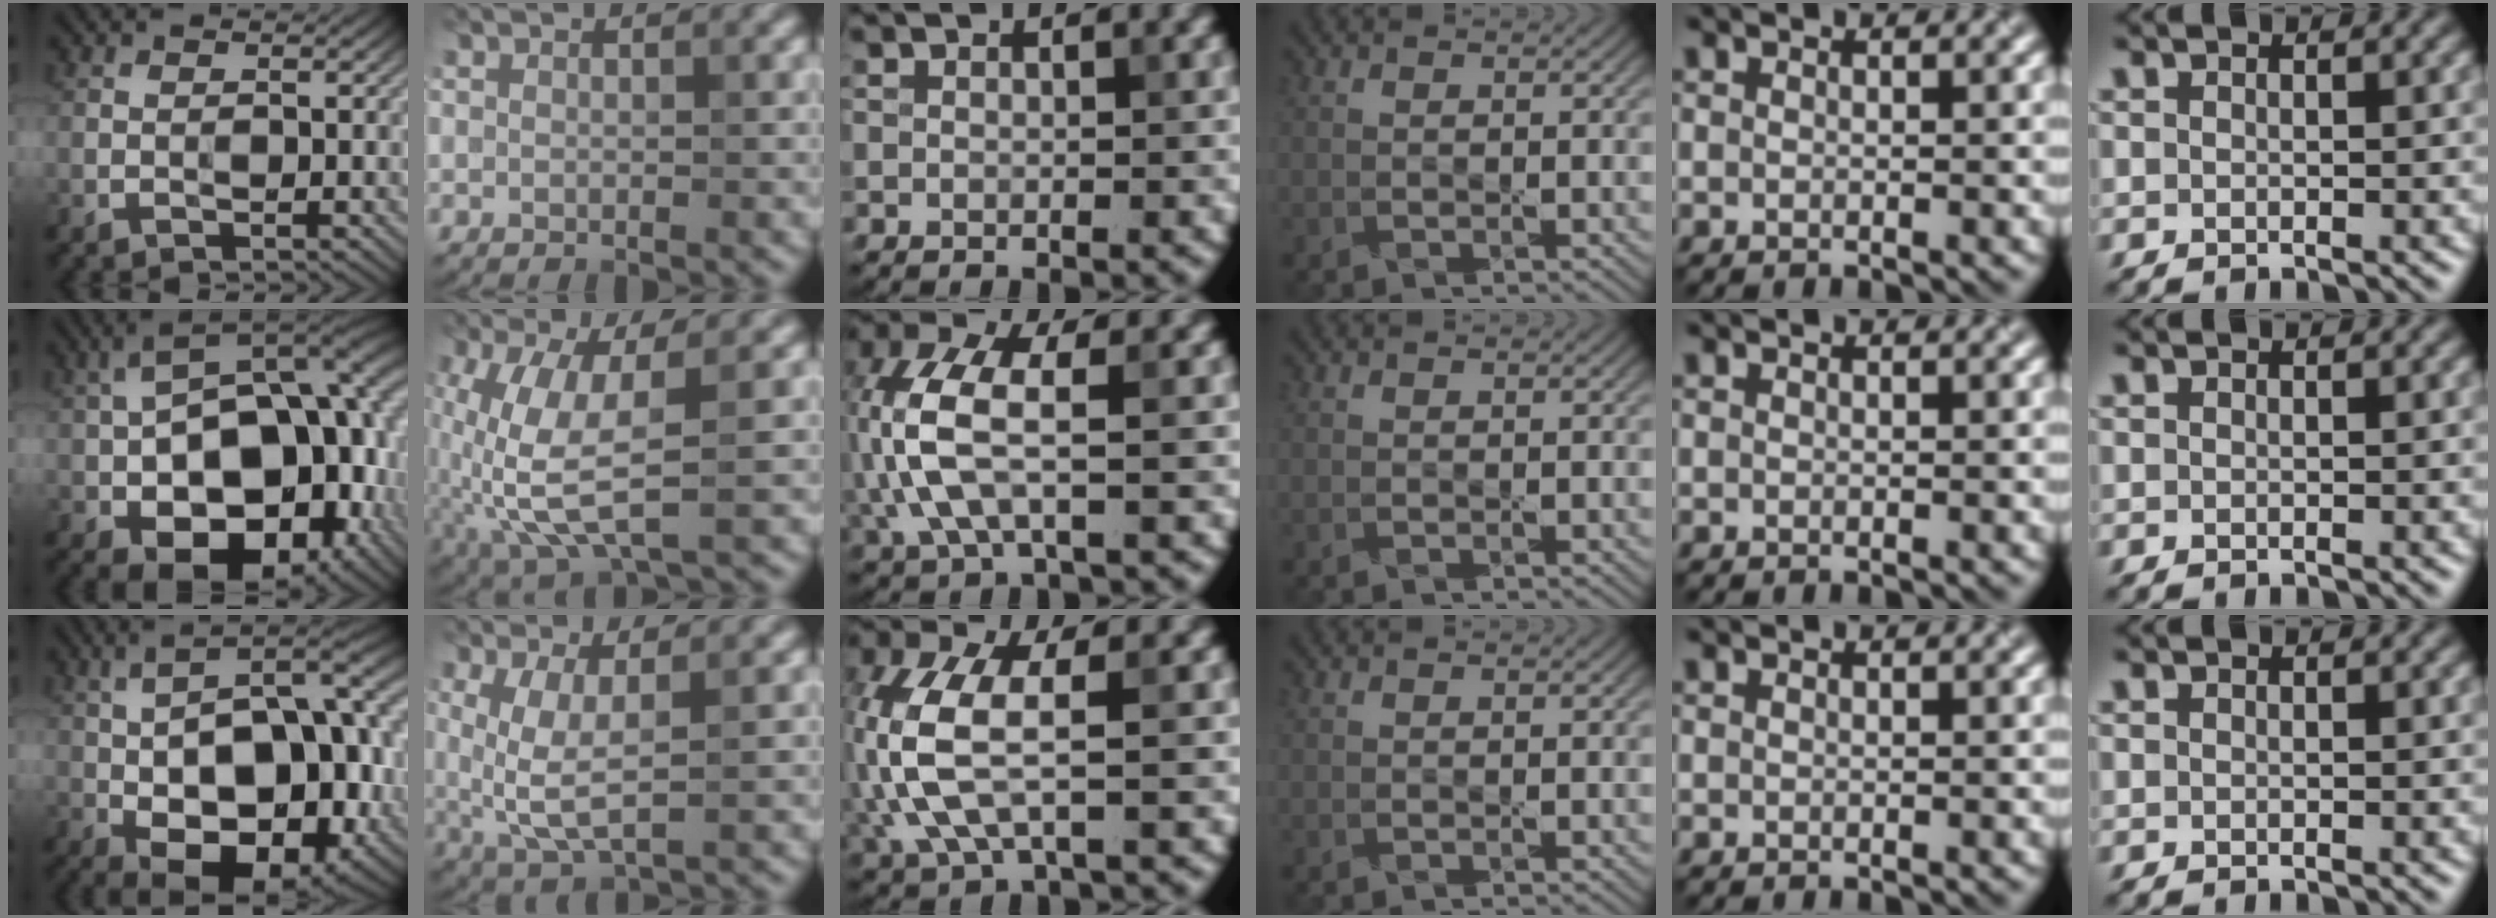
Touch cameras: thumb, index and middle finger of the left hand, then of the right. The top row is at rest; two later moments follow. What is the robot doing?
{"motion": "wipe", "object": "mirror"}